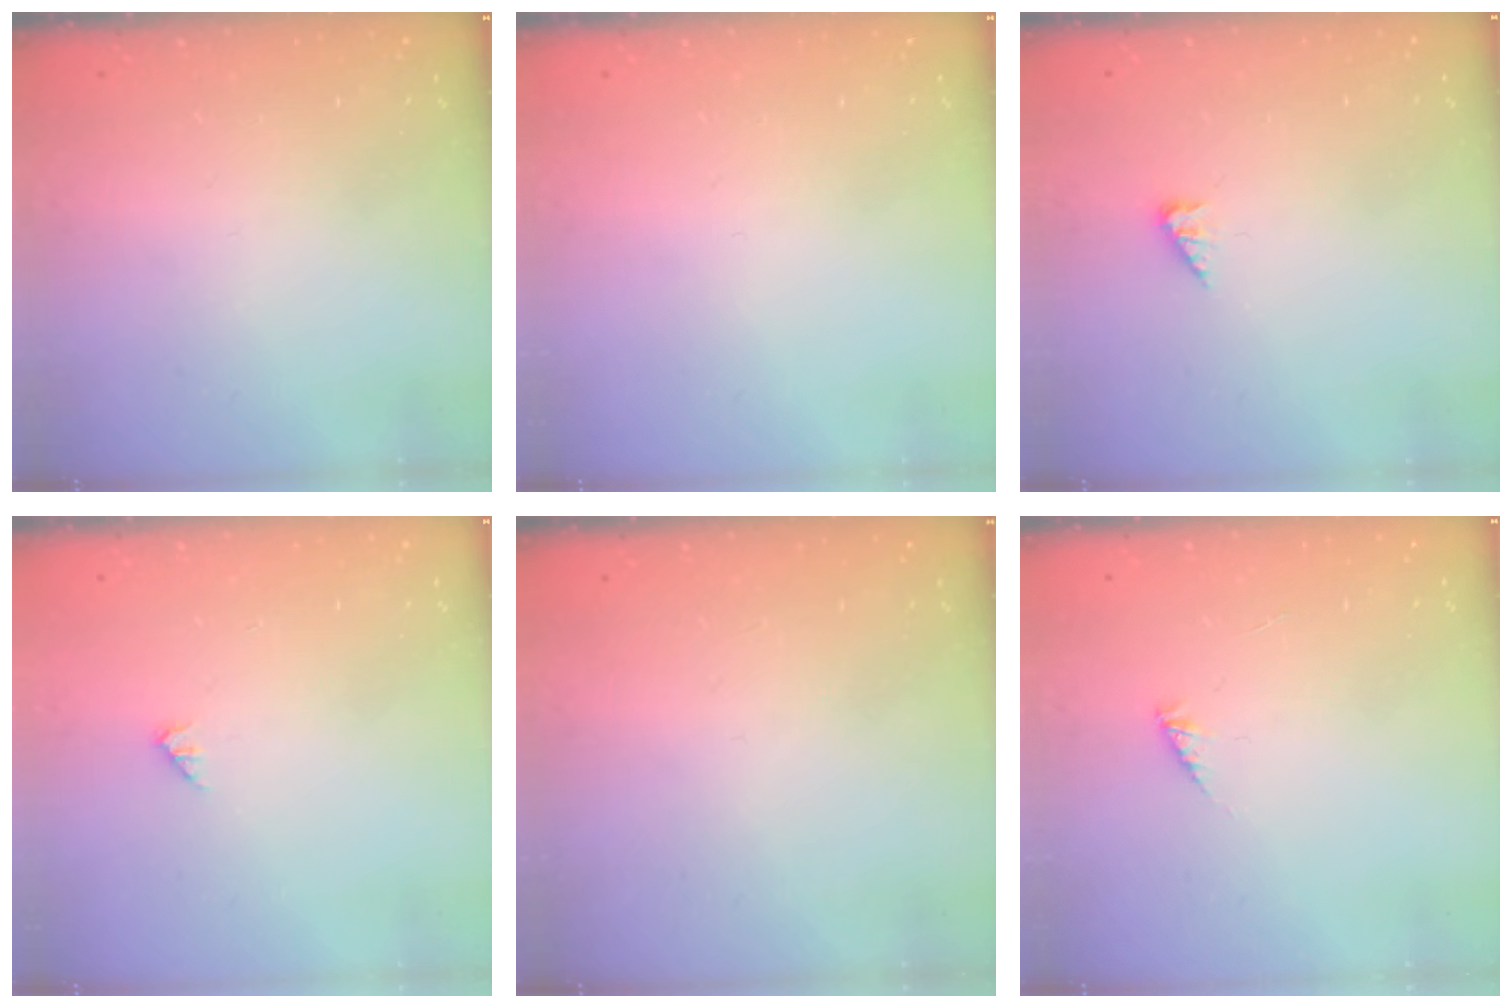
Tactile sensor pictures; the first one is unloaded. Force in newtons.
{"total": 0.0}
{"total": 2.9, "press": 2.9, "slide": 0.5}
{"total": 0.9, "press": 0.8, "slide": 0.2}
{"total": 0.0}
{"total": 2.5, "press": 2.5, "slide": 0.2}